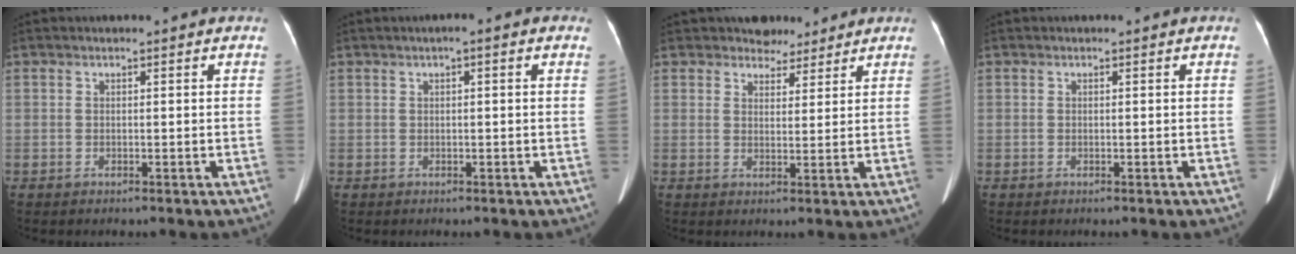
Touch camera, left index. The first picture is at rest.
{"total": 1.7, "force": [0.6, 0.3, 1.5], "torque": [-0.022, 0.017, 0.008]}
{"total": 3.6, "force": [3.1, 1.9, 0.3], "torque": [0.000, 0.001, 0.048]}
{"total": 0.0}